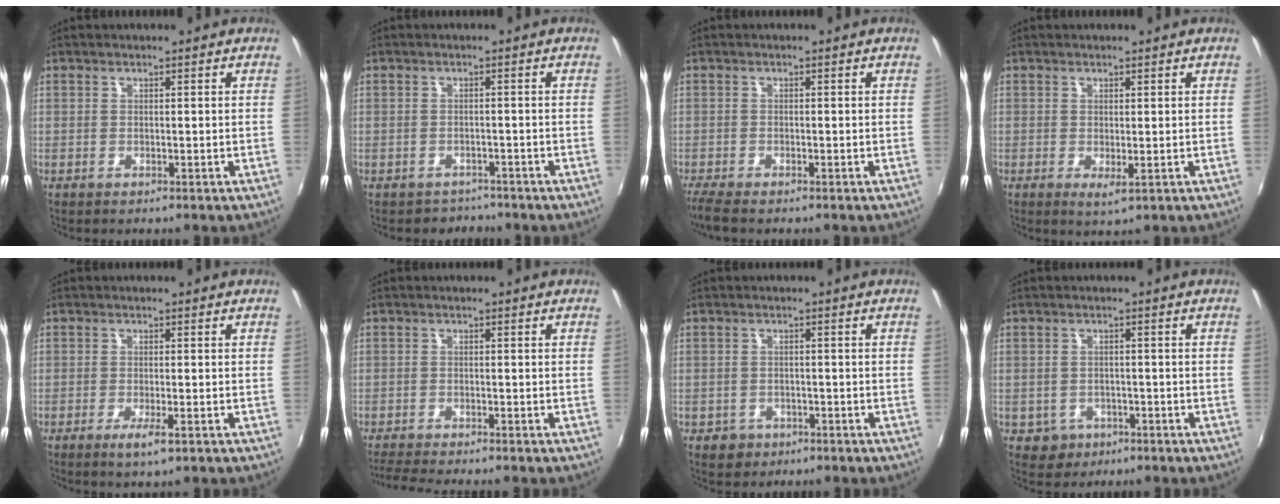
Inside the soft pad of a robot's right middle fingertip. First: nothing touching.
{"total": 2.8, "force": [-2.4, 1.5, -0.4], "torque": [0.000, 0.002, -0.037]}
{"total": 3.1, "force": [-2.6, 0.2, 1.8], "torque": [-0.048, -0.015, -0.051]}
{"total": 1.8, "force": [0.4, 0.2, 1.7], "torque": [-0.029, -0.007, 0.005]}
{"total": 3.2, "force": [-1.4, 0.0, 2.9], "torque": [-0.059, -0.011, -0.028]}
{"total": 4.6, "force": [-4.2, -0.6, 1.8], "torque": [-0.052, -0.017, -0.076]}
{"total": 3.3, "force": [-1.6, 2.7, 0.9], "torque": [-0.027, 0.000, -0.021]}
{"total": 3.9, "force": [-1.5, 3.5, 0.9], "torque": [-0.030, 0.002, -0.017]}